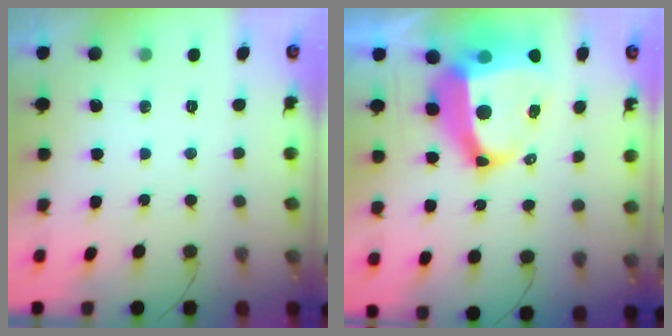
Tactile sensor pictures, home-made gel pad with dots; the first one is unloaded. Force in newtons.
{"total": 18.4, "press": 18.3, "slide": 2.1}